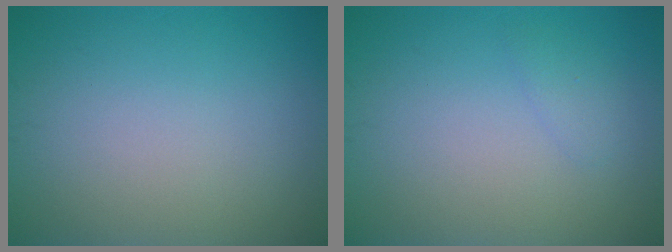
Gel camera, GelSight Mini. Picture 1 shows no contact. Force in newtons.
{"total": 0.9, "press": 0.9, "slide": 0.1}